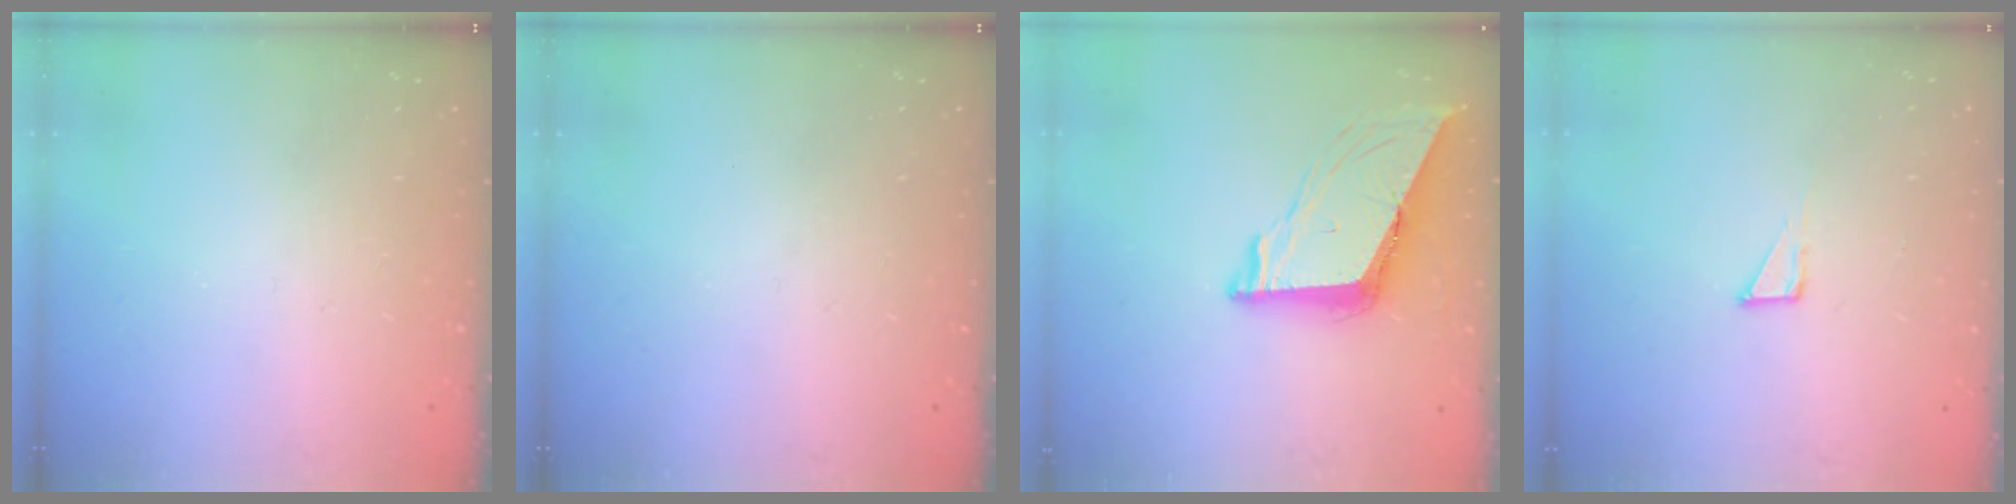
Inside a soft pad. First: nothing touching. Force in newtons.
{"total": 0.0}
{"total": 8.4, "press": 8.4, "slide": 0.6}
{"total": 2.7, "press": 2.7, "slide": 0.2}